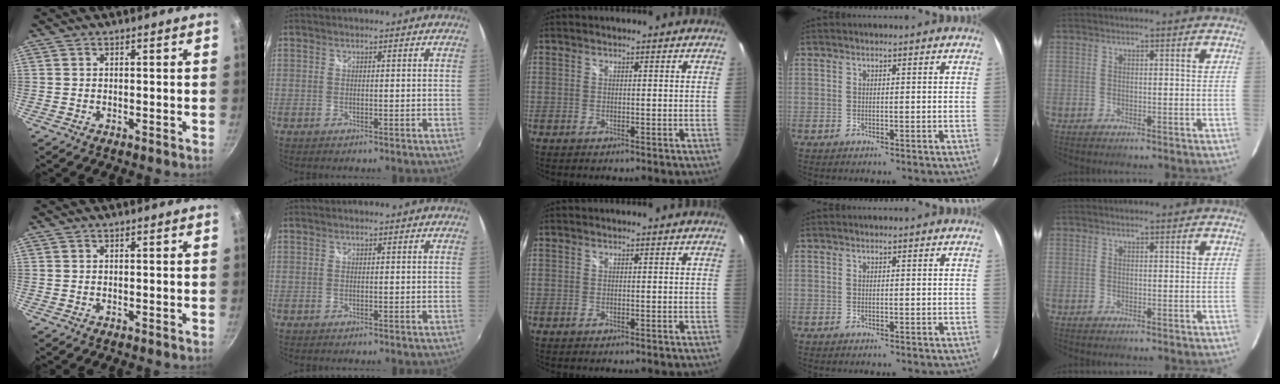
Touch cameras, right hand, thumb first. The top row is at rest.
{}